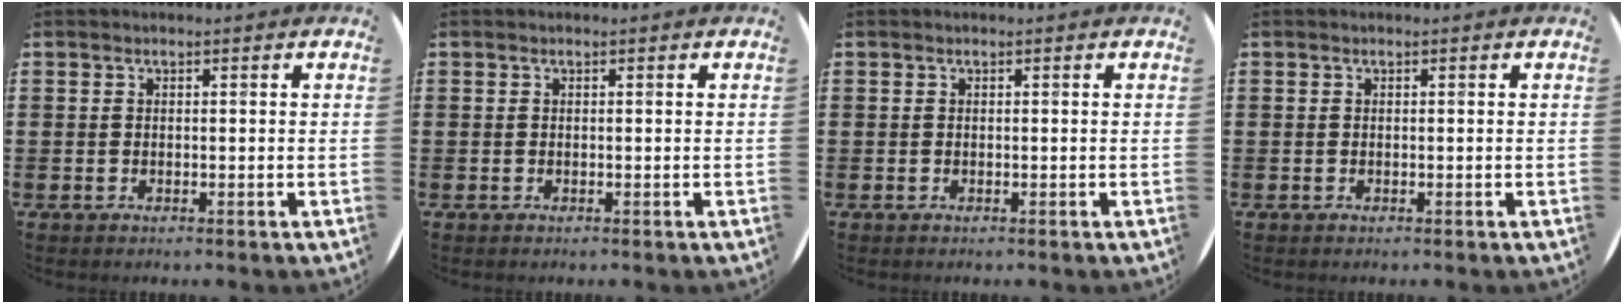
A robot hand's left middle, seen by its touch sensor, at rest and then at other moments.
{"total": 0.0}
{"total": 0.0}
{"total": 0.0}